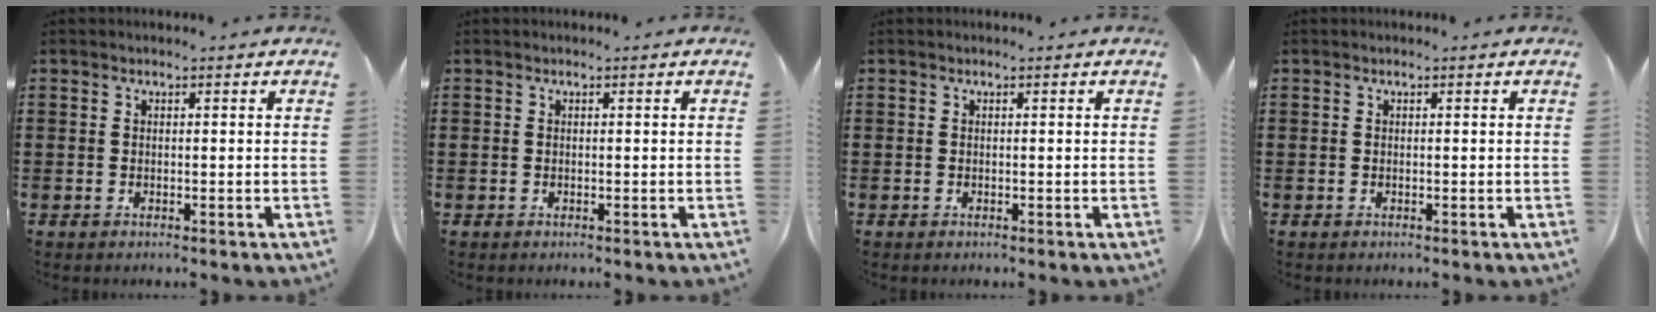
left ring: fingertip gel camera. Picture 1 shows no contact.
{"total": 0.0}
{"total": 0.0}
{"total": 0.0}